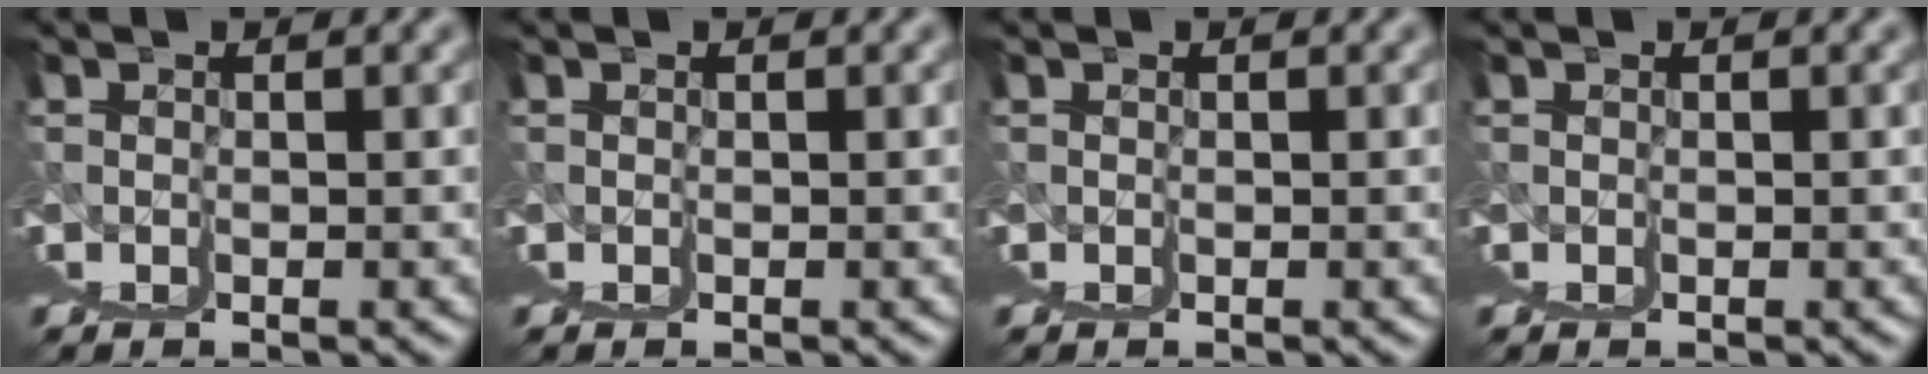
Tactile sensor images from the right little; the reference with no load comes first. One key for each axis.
{"total": 0.0}
{"total": 0.0}
{"total": 0.0}